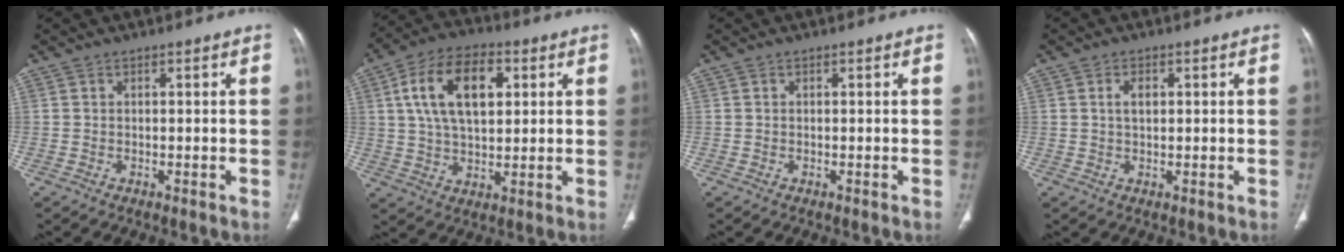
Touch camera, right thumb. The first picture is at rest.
{"total": 14.5, "force": [4.1, 8.2, 11.2], "torque": [-0.186, 0.005, 0.069]}
{"total": 0.0}
{"total": 2.2, "force": [0.5, 1.3, 1.7], "torque": [-0.031, 0.004, 0.009]}